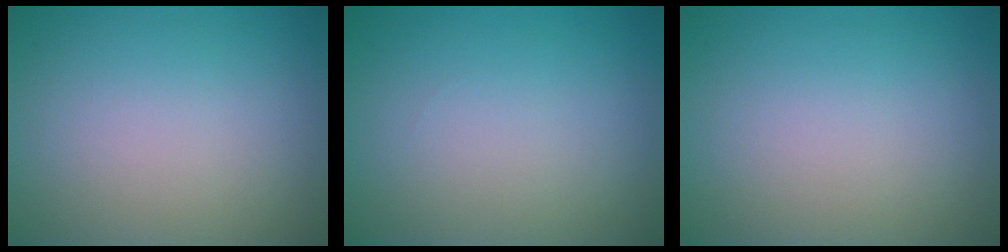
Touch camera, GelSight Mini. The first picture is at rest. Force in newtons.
{"total": 0.0}
{"total": 0.0}